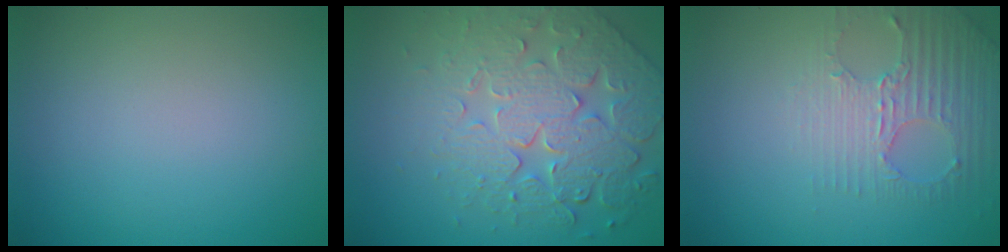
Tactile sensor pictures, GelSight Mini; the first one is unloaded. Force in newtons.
{"total": 7.5, "press": 5.9, "slide": 4.7}
{"total": 2.9, "press": 2.7, "slide": 1.1}